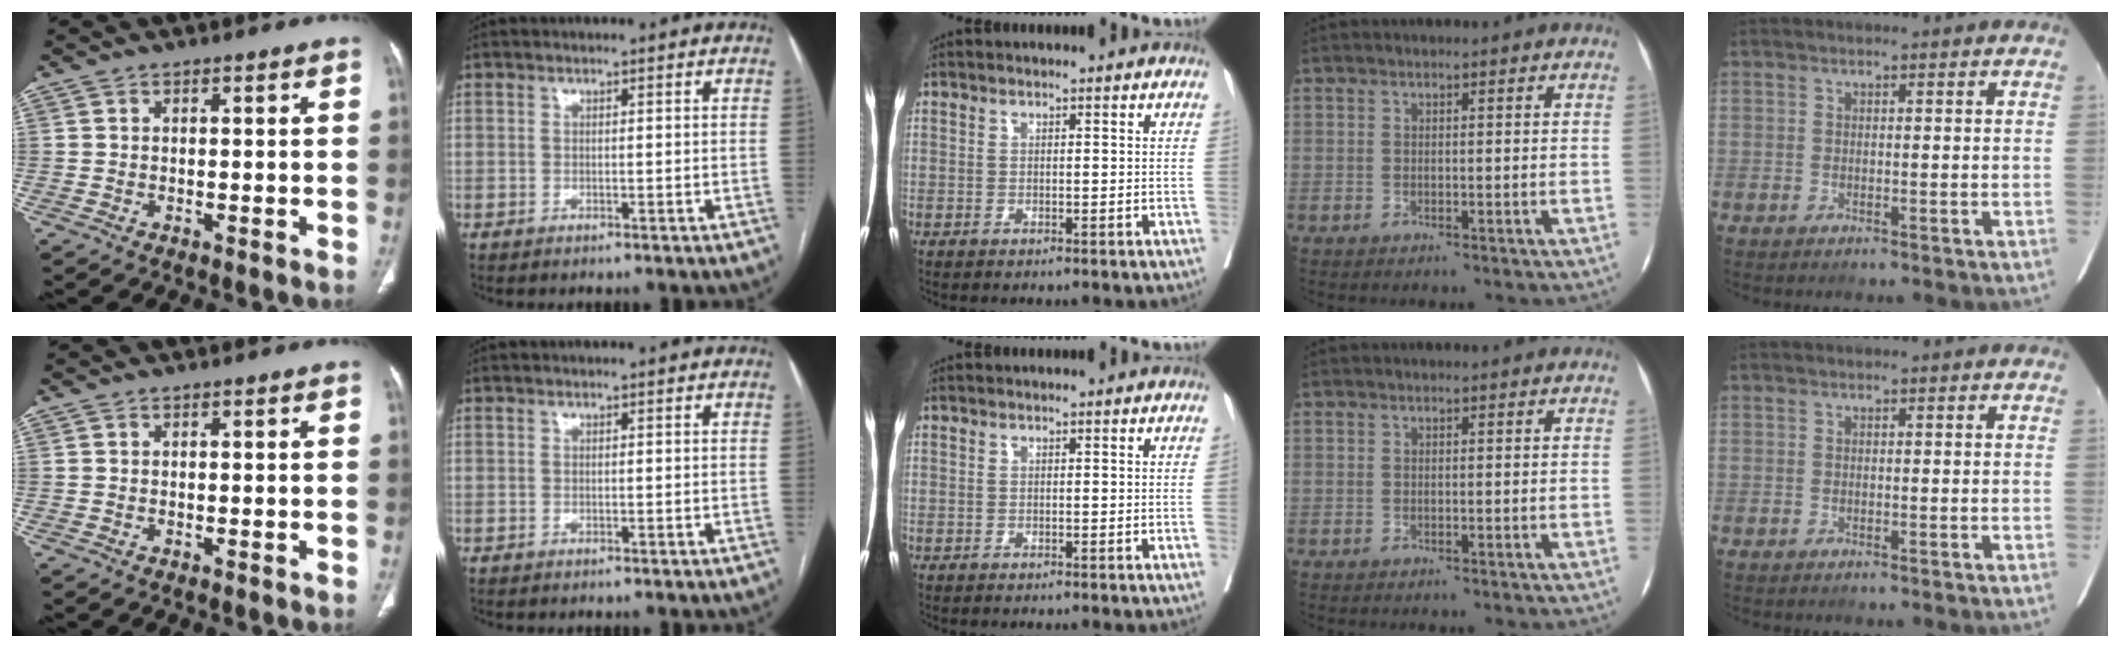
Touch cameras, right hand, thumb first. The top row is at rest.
{}